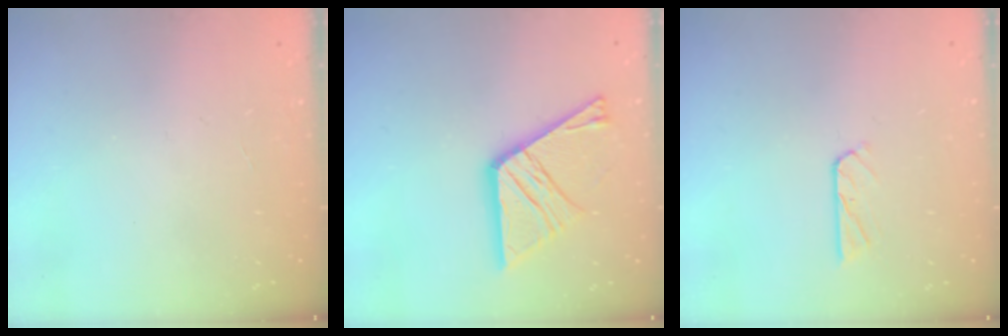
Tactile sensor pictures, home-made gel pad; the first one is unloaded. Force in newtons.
{"total": 16.0, "press": 15.9, "slide": 1.5}
{"total": 4.6, "press": 4.6, "slide": 0.6}